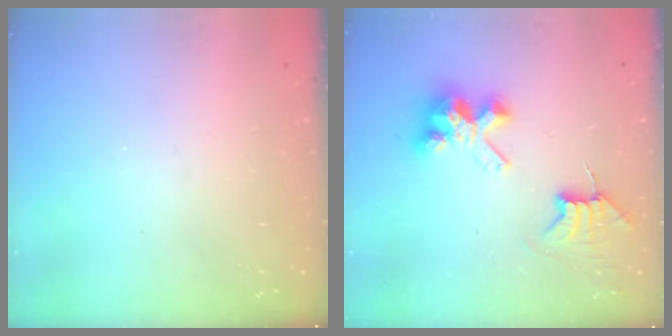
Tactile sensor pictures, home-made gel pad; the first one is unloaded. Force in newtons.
{"total": 8.0, "press": 8.0, "slide": 0.6}